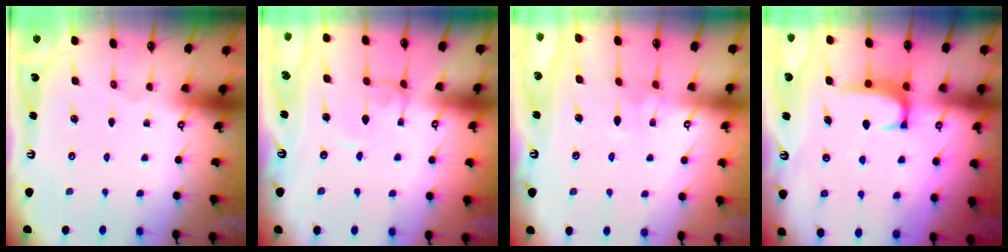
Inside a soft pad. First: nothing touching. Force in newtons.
{"total": 1.5, "press": 1.4, "slide": 0.2}
{"total": 2.4, "press": 2.3, "slide": 0.7}
{"total": 1.8, "press": 1.8, "slide": 0.5}